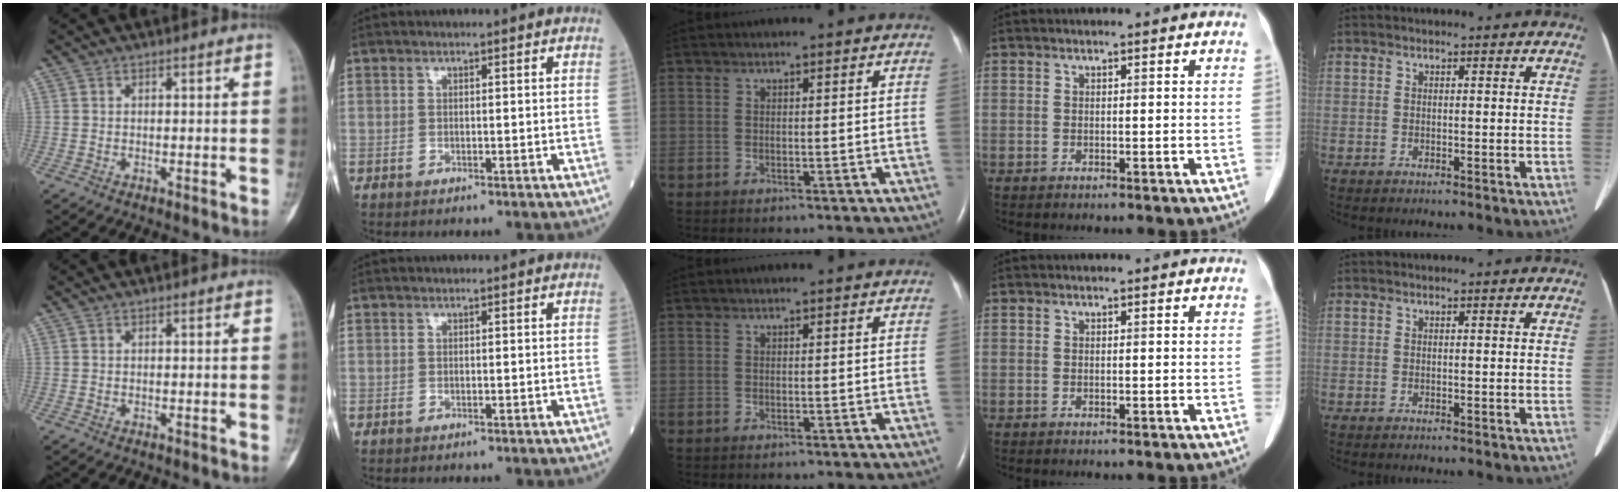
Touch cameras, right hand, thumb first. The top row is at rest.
{}